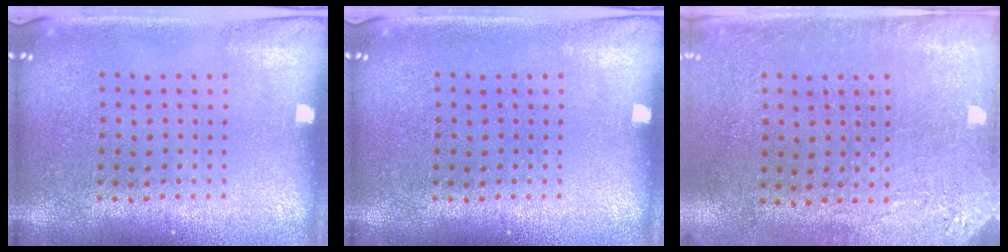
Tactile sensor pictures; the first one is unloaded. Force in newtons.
{"total": 0.0}
{"total": 2.8, "press": 2.4, "slide": 1.6}